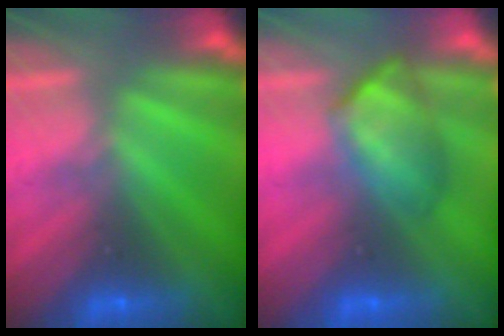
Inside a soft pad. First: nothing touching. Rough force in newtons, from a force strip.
{"total": 4.6}